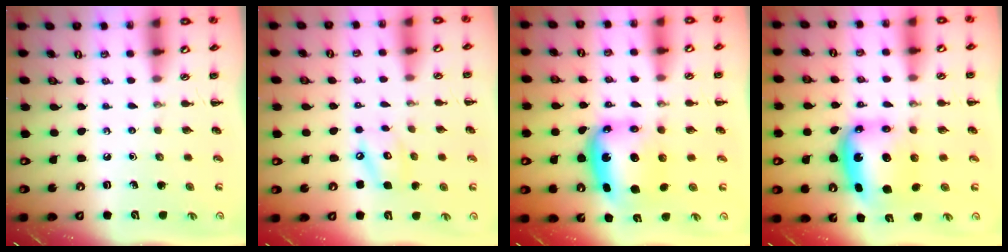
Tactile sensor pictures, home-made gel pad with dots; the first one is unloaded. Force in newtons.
{"total": 8.5, "press": 8.4, "slide": 1.4}
{"total": 7.1, "press": 6.8, "slide": 2.1}
{"total": 7.1, "press": 6.8, "slide": 2.1}